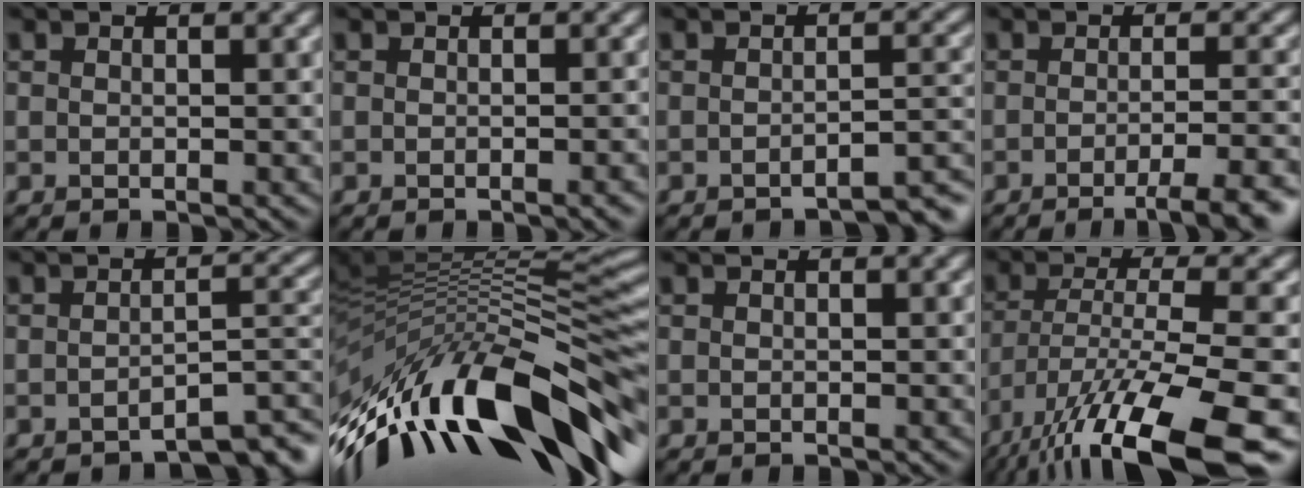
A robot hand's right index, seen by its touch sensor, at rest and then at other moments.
{"total": 0.8, "force": [-0.5, 0.1, 0.5], "torque": [-0.002, 0.001, -0.011]}
{"total": 3.9, "force": [-3.4, 0.6, 1.7], "torque": [-0.015, 0.009, -0.044]}
{"total": 5.2, "force": [-2.9, 1.1, 4.1], "torque": [-0.045, 0.006, -0.039]}
{"total": 4.1, "force": [-3.2, 0.9, 2.4], "torque": [-0.024, 0.002, -0.043]}
{"total": 14.9, "force": [-4.5, 5.2, 13.2], "torque": [-0.228, 0.029, -0.084]}
{"total": 0.0}
{"total": 14.0, "force": [-8.8, 3.5, 10.2], "torque": [-0.194, -0.020, -0.142]}